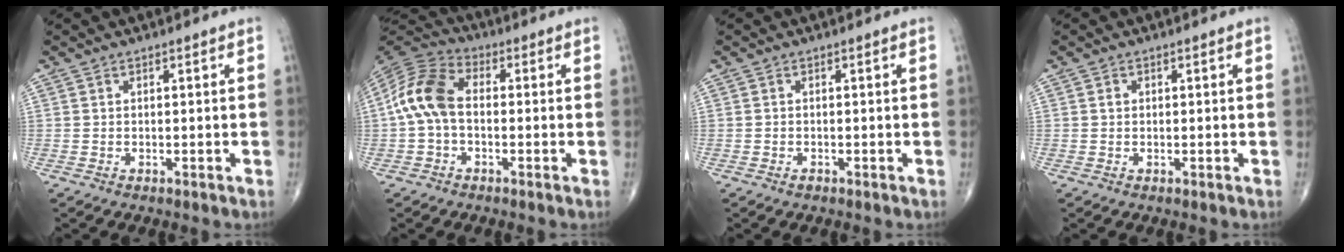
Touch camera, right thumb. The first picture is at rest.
{"total": 10.4, "force": [-0.4, 6.6, 8.0], "torque": [-0.160, 0.029, -0.021]}
{"total": 0.6, "force": [-0.4, 0.3, 0.2], "torque": [-0.001, 0.002, -0.009]}
{"total": 0.7, "force": [0.1, 0.6, 0.3], "torque": [-0.004, 0.001, 0.001]}